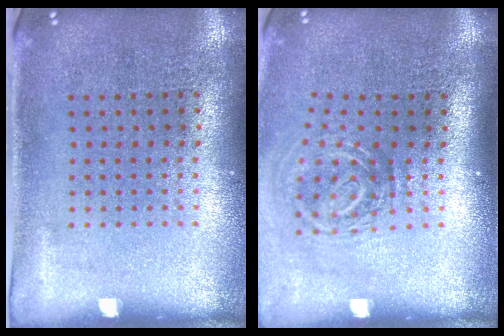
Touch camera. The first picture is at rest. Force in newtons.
{"total": 1.9, "press": 1.2, "slide": 1.4}